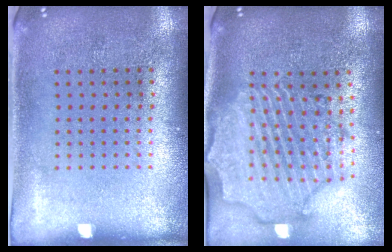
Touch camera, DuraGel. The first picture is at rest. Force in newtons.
{"total": 2.9, "press": 2.5, "slide": 1.4}